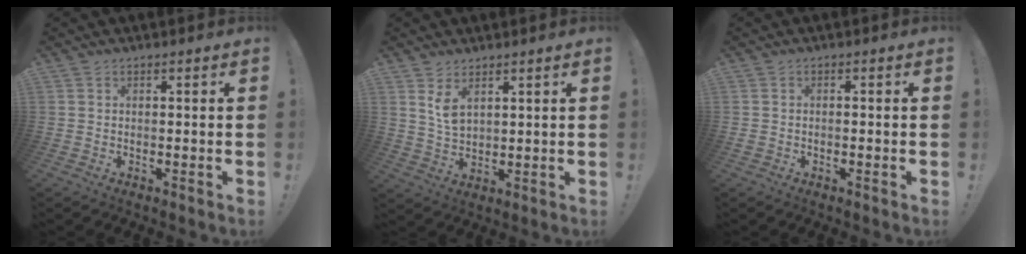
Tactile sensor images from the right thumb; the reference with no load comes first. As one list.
[{"total": 5.5, "force": [3.3, 3.1, 3.1], "torque": [-0.053, -0.017, 0.062]}, {"total": 0.9, "force": [-0.8, 0.3, 0.3], "torque": [-0.005, 0.003, -0.014]}]